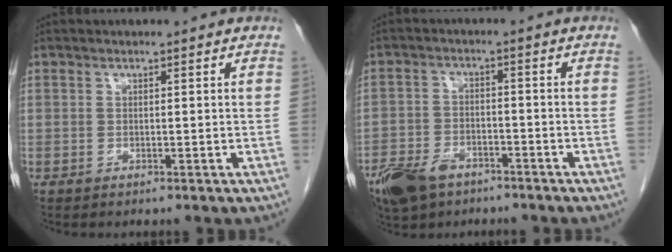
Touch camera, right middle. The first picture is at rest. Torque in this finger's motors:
{"motor_torque": [1.09, -1.05, 0.11, 0.07]}